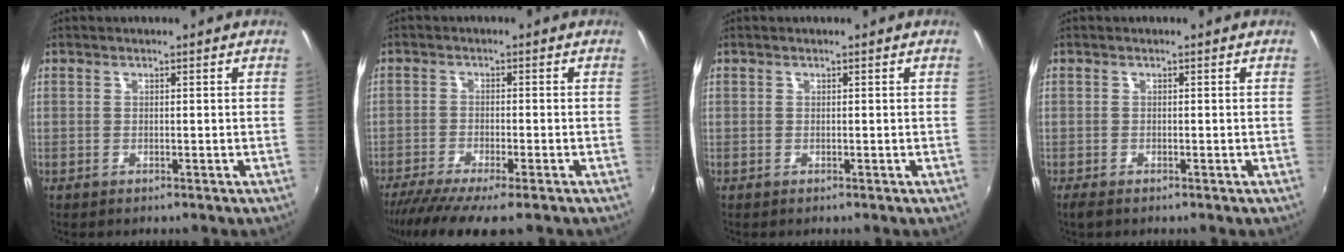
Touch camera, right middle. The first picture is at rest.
{"total": 9.9, "force": [-7.7, 1.1, 6.1], "torque": [-0.134, -0.042, -0.130]}
{"total": 0.0}
{"total": 1.5, "force": [-0.9, 0.4, 1.0], "torque": [-0.022, -0.008, -0.015]}